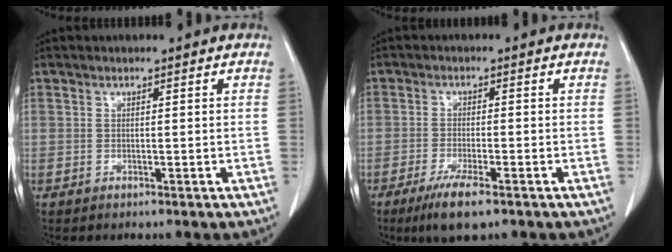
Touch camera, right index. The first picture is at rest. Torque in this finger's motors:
{"motor_torque": [0.44, -0.39, 0.19, 0.08]}